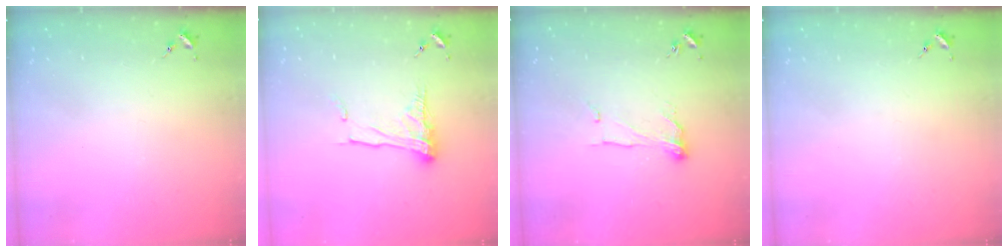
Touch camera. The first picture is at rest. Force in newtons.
{"total": 11.8, "press": 11.7, "slide": 1.1}
{"total": 8.3, "press": 8.3, "slide": 0.4}
{"total": 0.0}